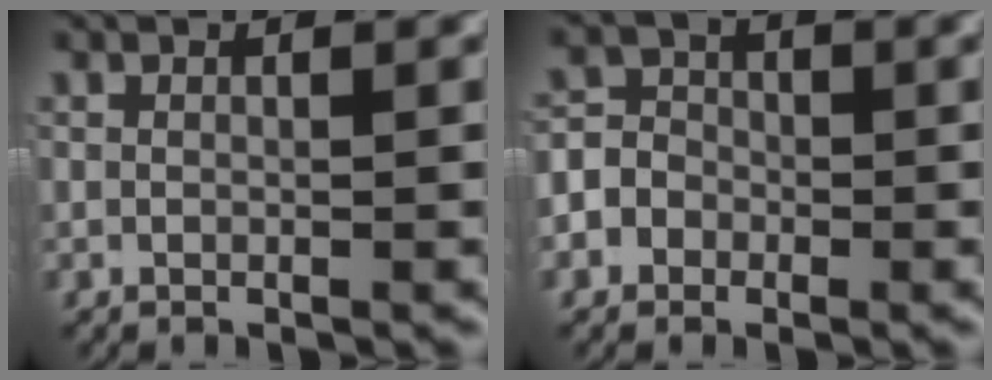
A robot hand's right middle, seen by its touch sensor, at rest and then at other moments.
{"total": 5.3, "force": [-1.3, 4.9, 1.6], "torque": [-0.025, 0.001, -0.035]}